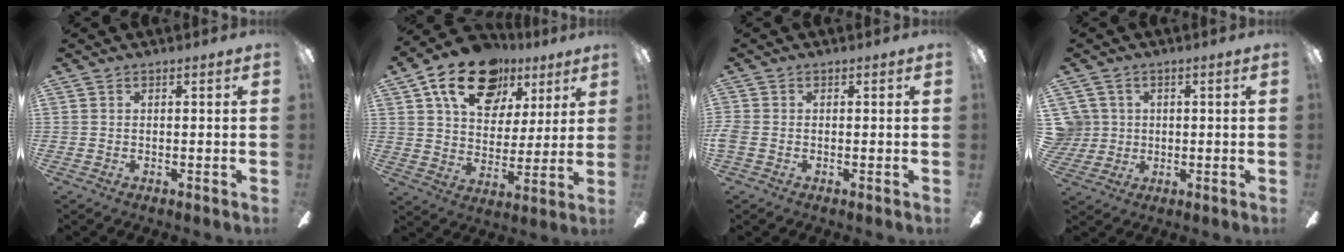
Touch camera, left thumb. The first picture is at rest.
{"total": 19.3, "force": [11.4, 12.0, 10.0], "torque": [-0.161, -0.049, 0.202]}
{"total": 1.8, "force": [-0.7, 1.3, 1.1], "torque": [-0.025, 0.004, -0.014]}
{"total": 5.3, "force": [0.9, 5.2, 0.7], "torque": [-0.031, 0.010, 0.019]}